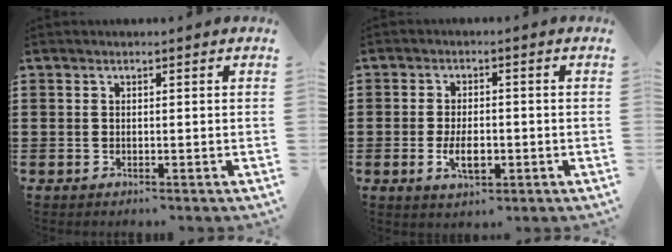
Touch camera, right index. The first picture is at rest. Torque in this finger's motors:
{"motor_torque": [1.06, 1.08, 0.53, 0.14]}